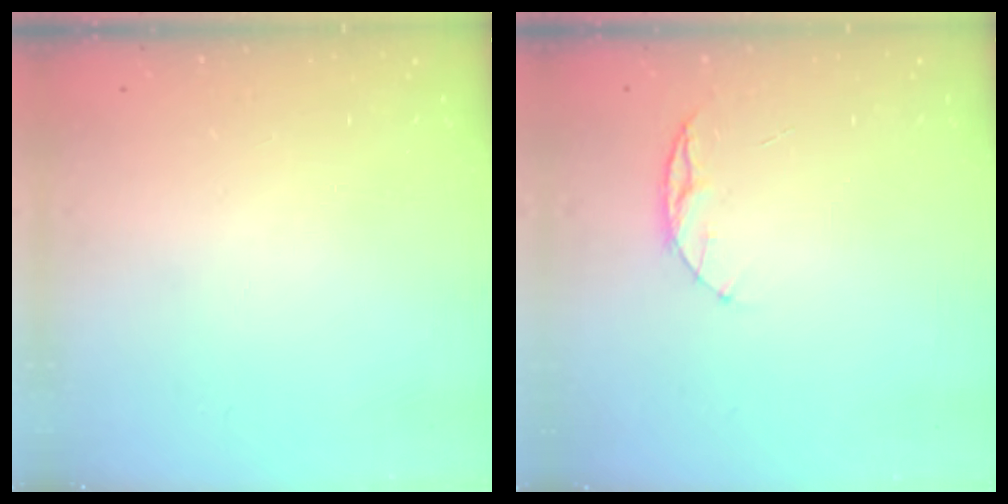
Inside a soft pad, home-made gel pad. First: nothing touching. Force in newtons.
{"total": 5.2, "press": 5.1, "slide": 0.6}